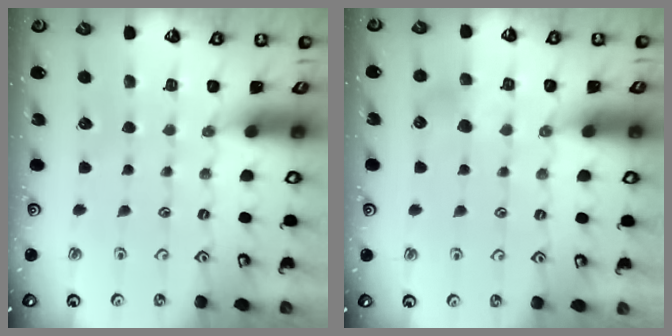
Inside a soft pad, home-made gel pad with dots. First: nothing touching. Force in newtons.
{"total": 5.9, "press": 5.9, "slide": 0.5}